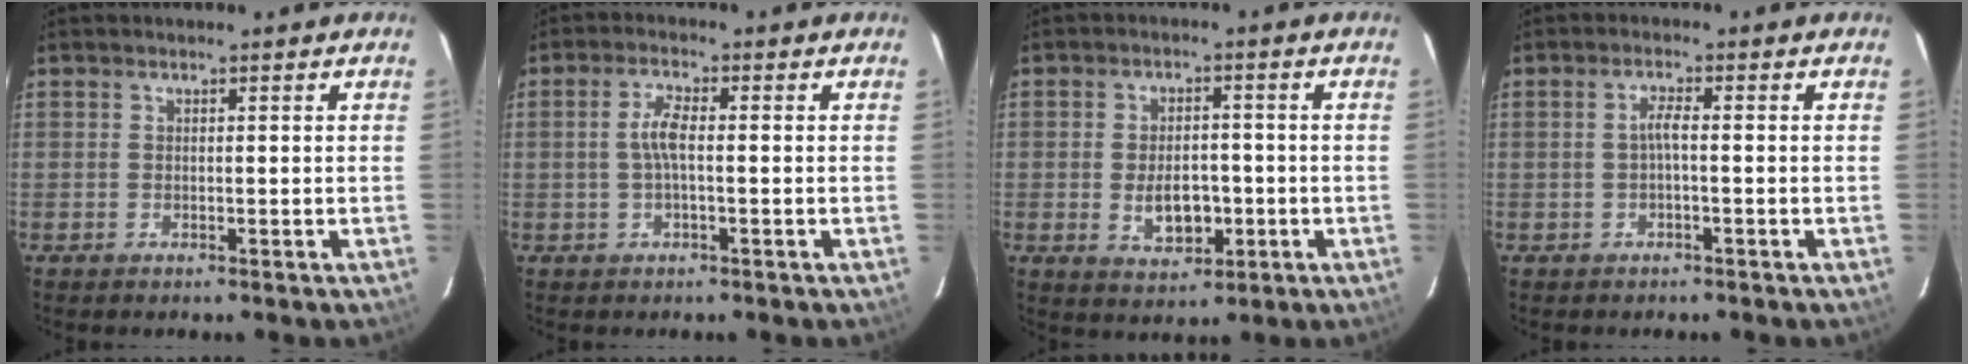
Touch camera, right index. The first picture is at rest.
{"total": 3.4, "force": [-0.3, 0.8, 3.3], "torque": [-0.067, 0.006, -0.005]}
{"total": 7.0, "force": [-1.6, 4.2, 5.3], "torque": [-0.101, -0.002, -0.017]}
{"total": 1.7, "force": [-0.6, 0.0, 1.6], "torque": [-0.033, 0.005, -0.011]}